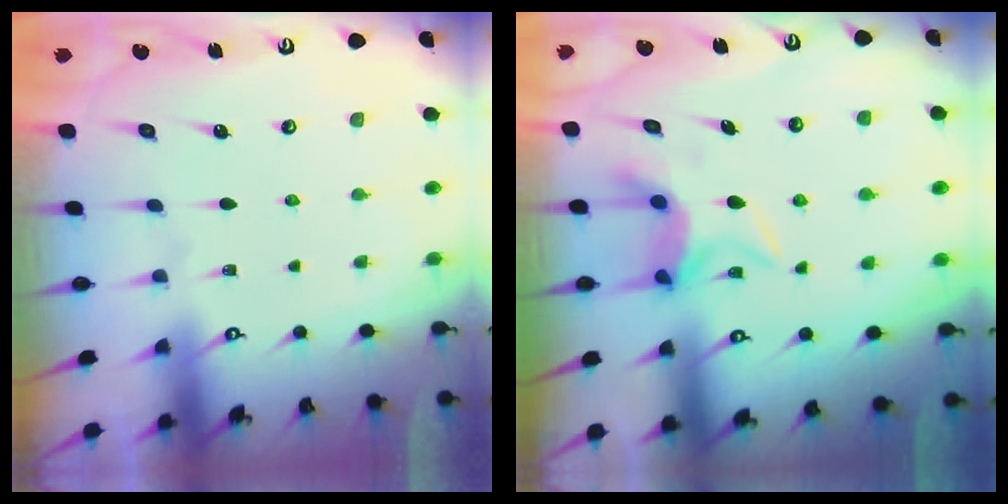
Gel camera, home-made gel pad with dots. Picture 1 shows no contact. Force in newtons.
{"total": 6.3, "press": 6.3, "slide": 0.2}